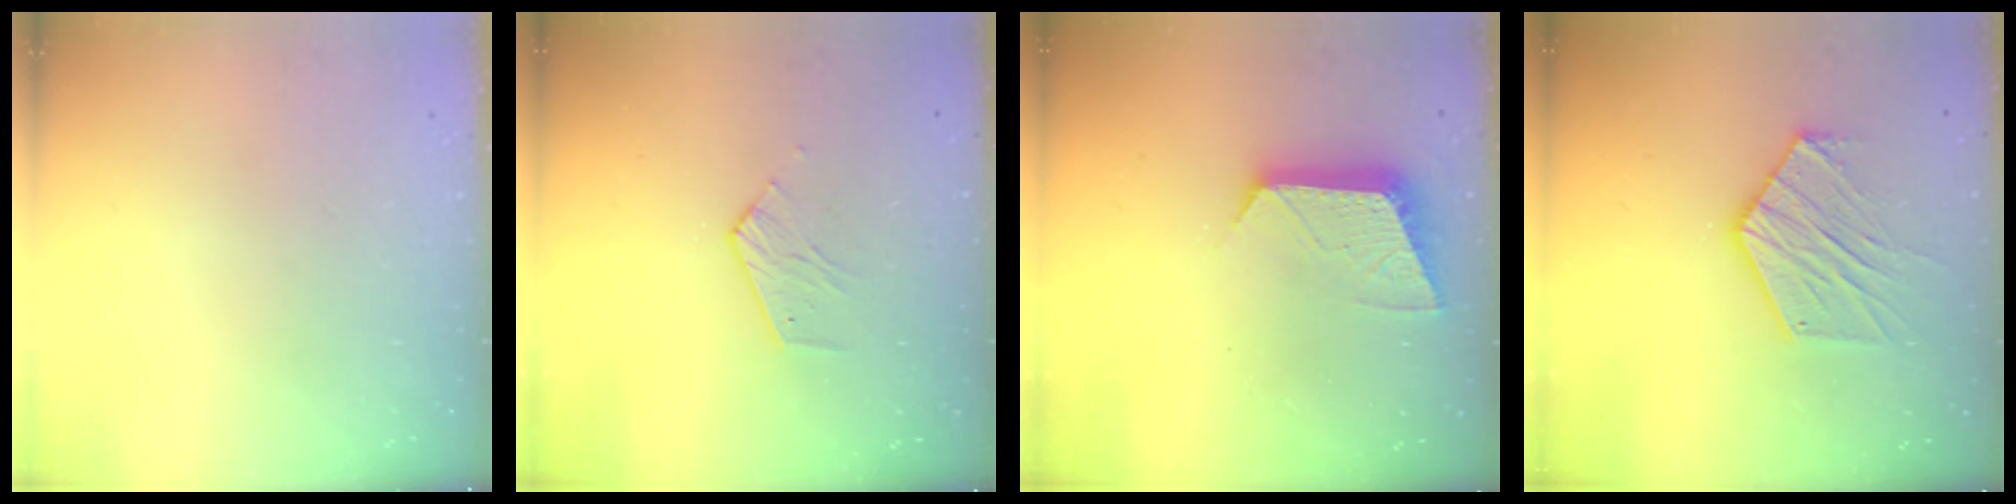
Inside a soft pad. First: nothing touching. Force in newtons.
{"total": 3.9, "press": 3.9, "slide": 0.3}
{"total": 10.0, "press": 10.0, "slide": 0.5}
{"total": 12.6, "press": 12.6, "slide": 0.7}